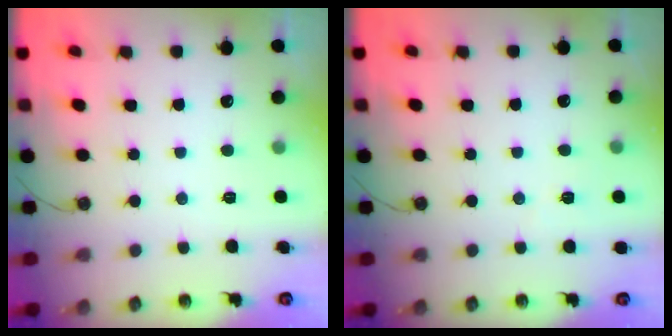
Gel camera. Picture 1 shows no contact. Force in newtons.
{"total": 4.8, "press": 1.3, "slide": 4.6}